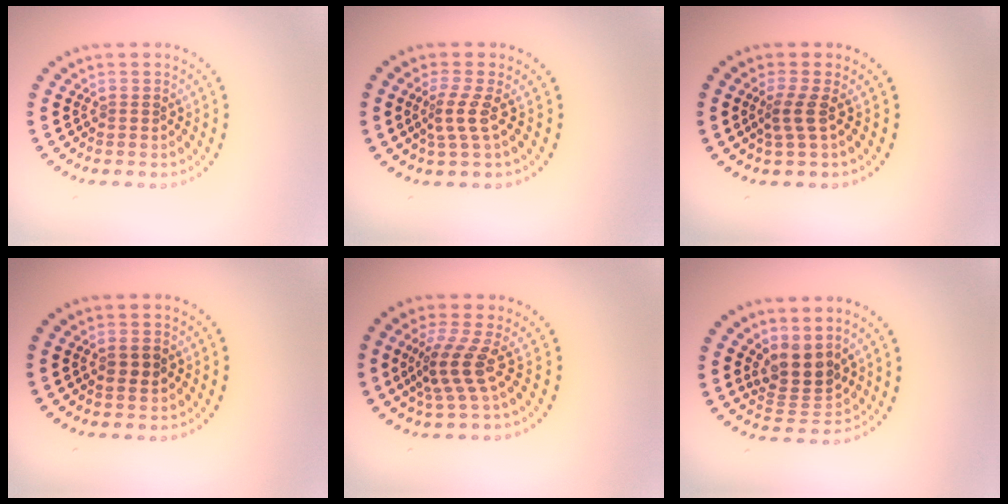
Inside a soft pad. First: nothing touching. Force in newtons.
{"total": 2.2, "press": 1.4, "slide": 1.7}
{"total": 1.9, "press": 1.2, "slide": 1.5}
{"total": 1.8, "press": 1.8, "slide": 0.2}
{"total": 3.5, "press": 2.4, "slide": 2.5}
{"total": 3.9, "press": 3.2, "slide": 2.1}